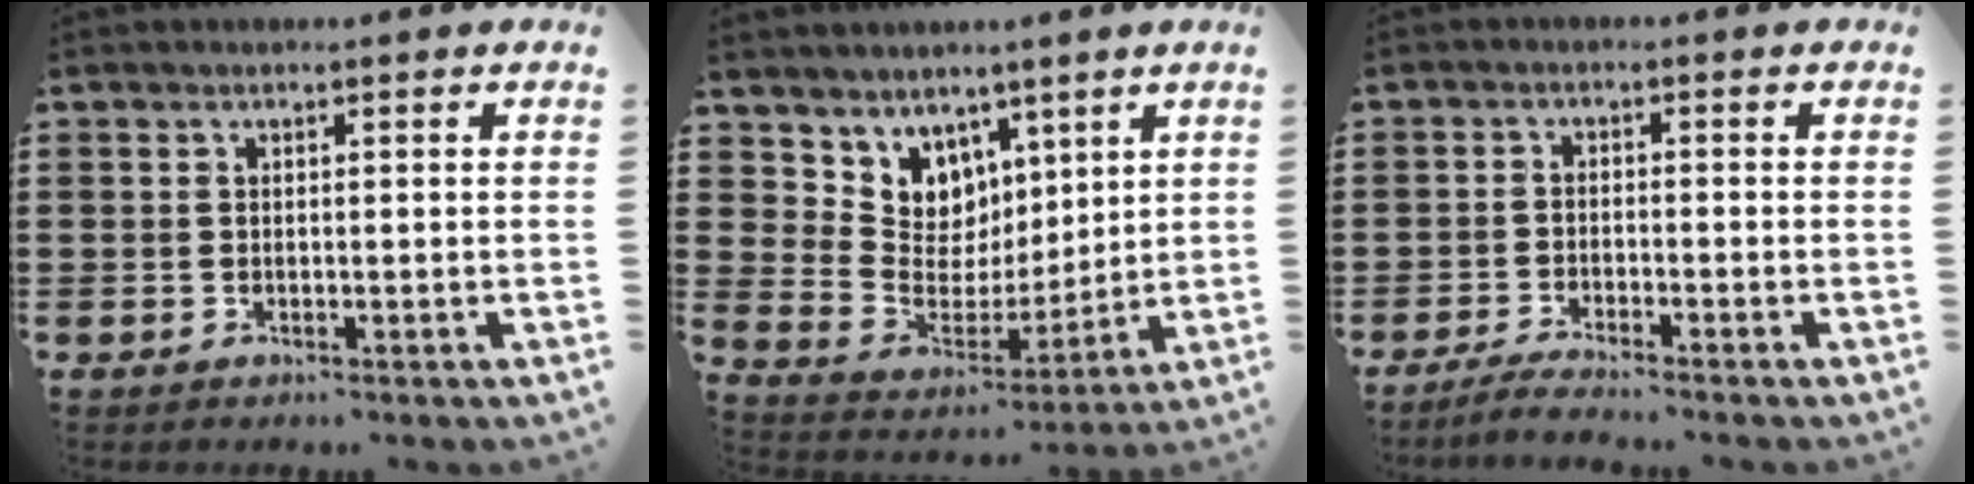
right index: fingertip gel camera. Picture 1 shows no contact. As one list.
[{"total": 6.6, "force": [4.4, 4.9, -0.7], "torque": [-0.040, -0.049, 0.084]}, {"total": 2.6, "force": [-2.5, -0.3, 0.7], "torque": [-0.012, 0.002, -0.050]}]